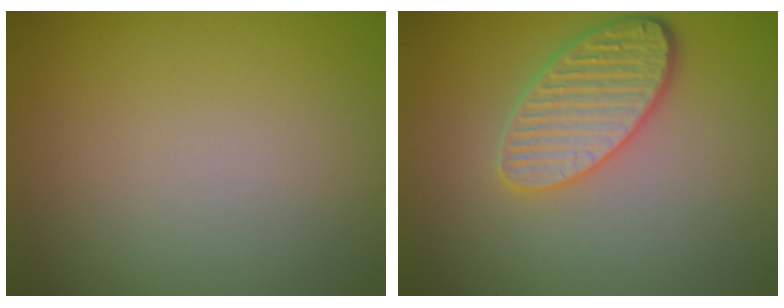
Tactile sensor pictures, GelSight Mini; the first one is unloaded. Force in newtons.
{"total": 4.3, "press": 3.8, "slide": 2.0}